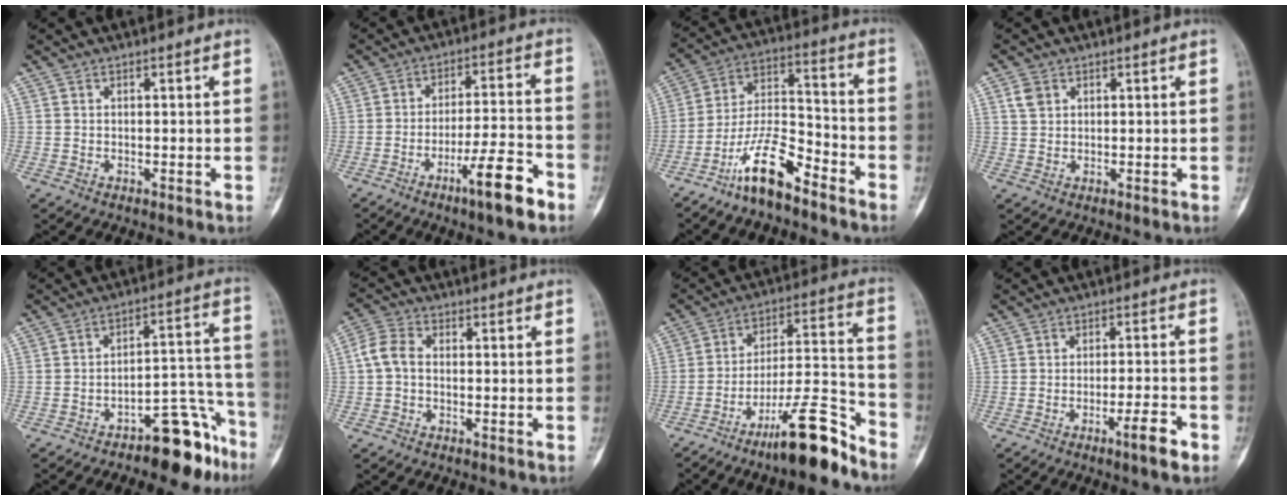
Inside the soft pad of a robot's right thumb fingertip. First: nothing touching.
{"total": 10.7, "force": [-6.3, 1.6, 8.5], "torque": [-0.139, 0.039, -0.101]}
{"total": 12.2, "force": [-8.7, 3.7, 7.7], "torque": [-0.144, 0.077, -0.167]}
{"total": 2.6, "force": [1.2, 1.9, 1.2], "torque": [-0.016, 0.003, 0.025]}
{"total": 11.7, "force": [-8.6, 4.2, 6.7], "torque": [-0.048, 0.107, -0.130]}
{"total": 4.9, "force": [-0.3, 3.3, 3.6], "torque": [-0.073, 0.013, -0.015]}
{"total": 15.8, "force": [-11.3, 3.0, 10.6], "torque": [-0.157, 0.093, -0.189]}
{"total": 5.5, "force": [-3.0, 0.6, 4.6], "torque": [-0.075, 0.016, -0.047]}